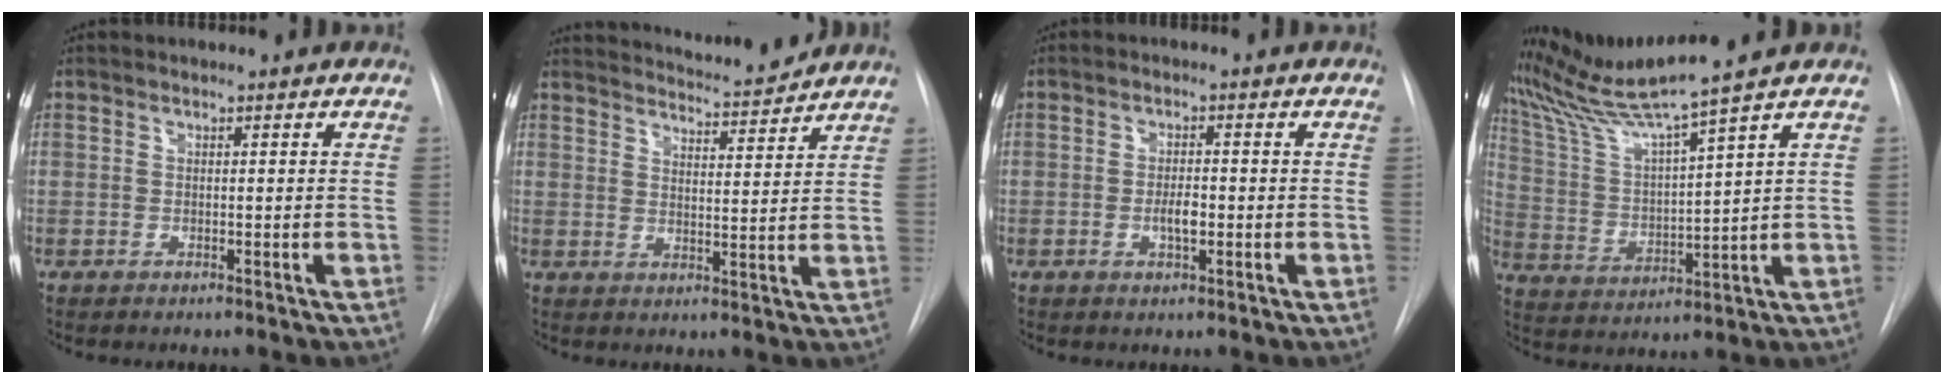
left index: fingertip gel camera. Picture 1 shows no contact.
{"total": 10.5, "force": [10.1, -0.1, 2.9], "torque": [-0.047, -0.006, 0.143]}
{"total": 2.5, "force": [-0.6, 0.8, 2.3], "torque": [-0.042, 0.002, -0.010]}
{"total": 10.8, "force": [9.5, -3.2, 4.1], "torque": [-0.088, -0.012, 0.189]}